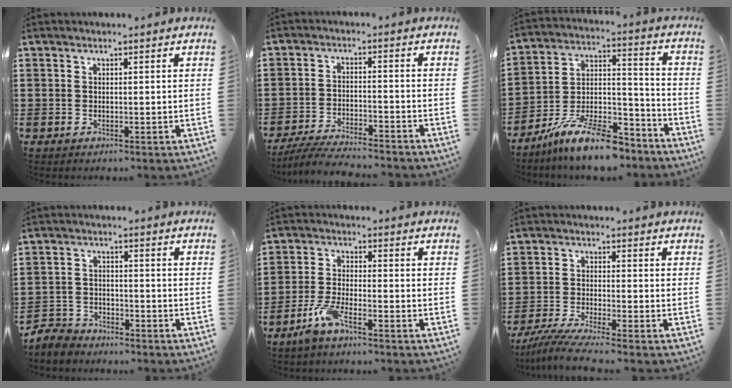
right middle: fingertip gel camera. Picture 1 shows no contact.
{"total": 5.4, "force": [-5.1, 0.2, 1.6], "torque": [-0.039, -0.007, -0.102]}
{"total": 12.6, "force": [-10.5, 2.4, 6.6], "torque": [-0.123, 0.034, -0.199]}
{"total": 4.9, "force": [-4.8, 1.0, 0.4], "torque": [-0.024, 0.003, -0.101]}
{"total": 5.4, "force": [-3.7, 1.2, 3.8], "torque": [-0.097, -0.007, -0.074]}
{"total": 4.6, "force": [-4.1, -0.4, 2.1], "torque": [-0.065, -0.024, -0.084]}